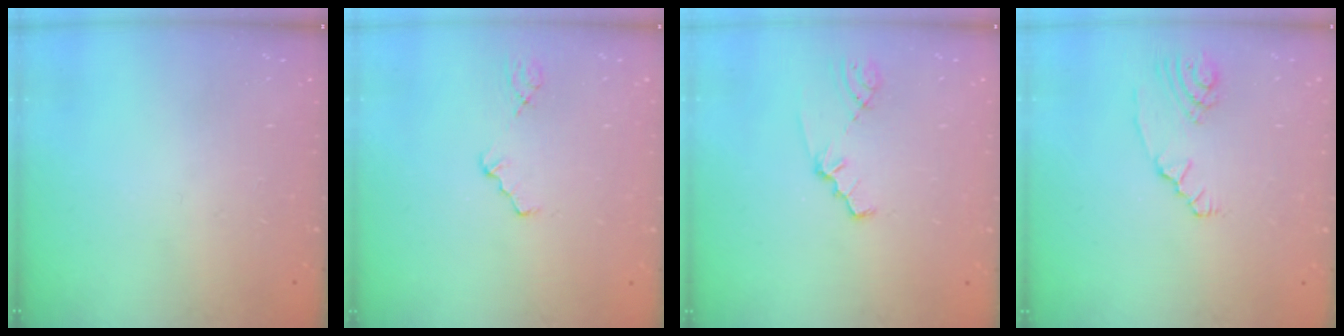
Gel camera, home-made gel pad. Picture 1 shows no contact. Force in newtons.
{"total": 1.2, "press": 1.2, "slide": 0.2}
{"total": 1.5, "press": 1.5, "slide": 0.3}
{"total": 2.3, "press": 2.3, "slide": 0.3}